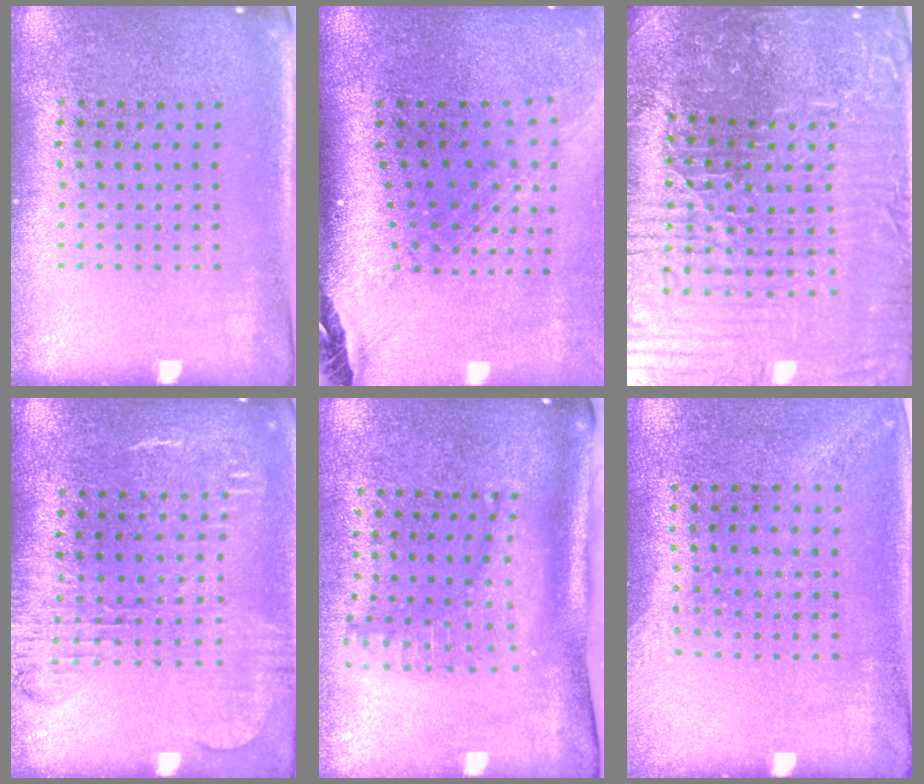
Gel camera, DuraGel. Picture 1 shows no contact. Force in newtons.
{"total": 2.7, "press": 1.9, "slide": 1.9}
{"total": 6.3, "press": 5.8, "slide": 2.2}
{"total": 1.7, "press": 1.5, "slide": 0.8}
{"total": 1.4, "press": 1.3, "slide": 0.6}
{"total": 1.4, "press": 1.0, "slide": 1.0}